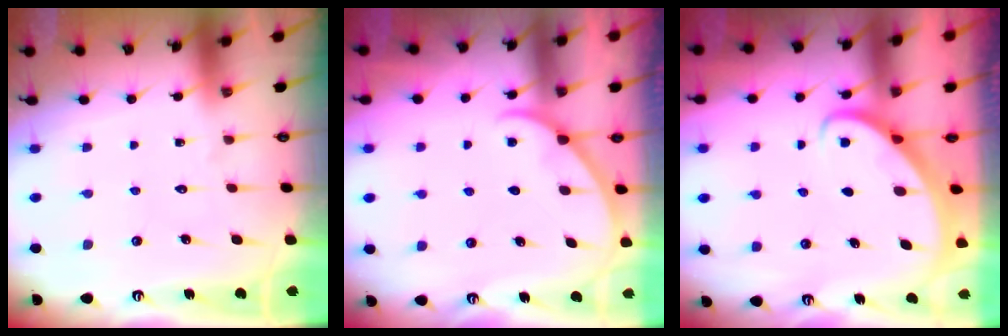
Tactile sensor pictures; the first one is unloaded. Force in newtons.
{"total": 2.0, "press": 2.0, "slide": 0.3}
{"total": 2.7, "press": 2.7, "slide": 0.2}